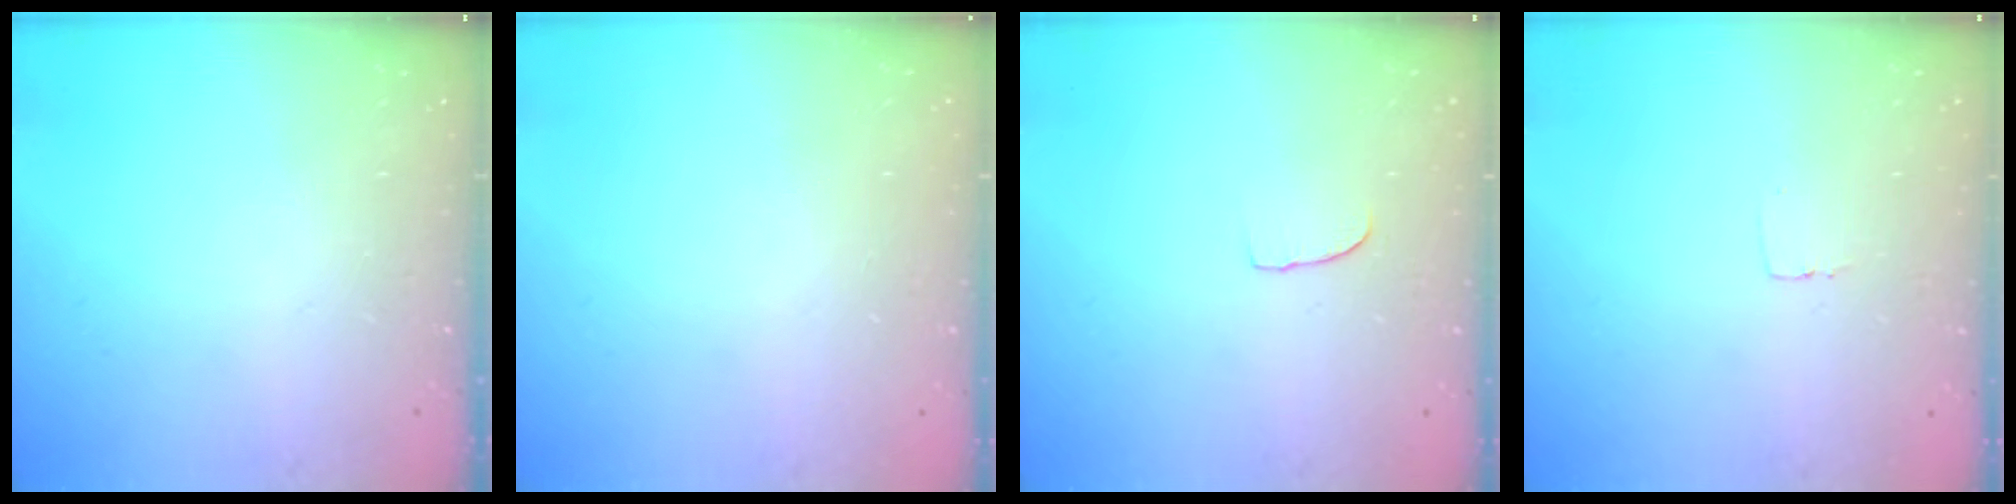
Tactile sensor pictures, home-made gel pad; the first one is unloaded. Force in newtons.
{"total": 0.0}
{"total": 3.3, "press": 3.3, "slide": 0.3}
{"total": 2.3, "press": 2.3, "slide": 0.1}